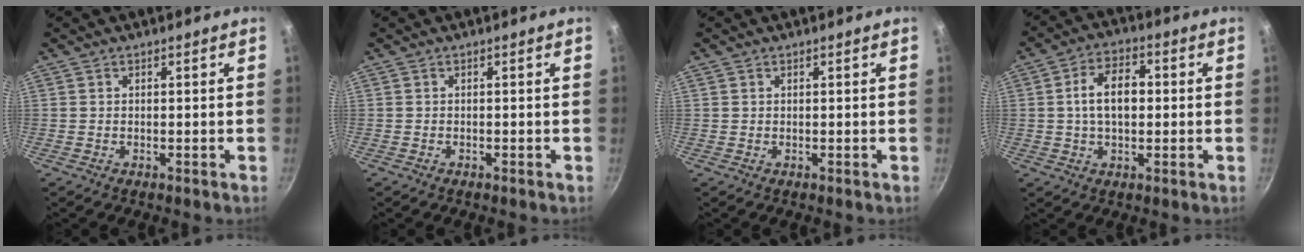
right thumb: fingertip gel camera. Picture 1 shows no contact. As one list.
[{"total": 0.0}, {"total": 0.0}, {"total": 9.2, "force": [0.6, 5.6, 7.3], "torque": [-0.108, 0.021, 0.002]}]